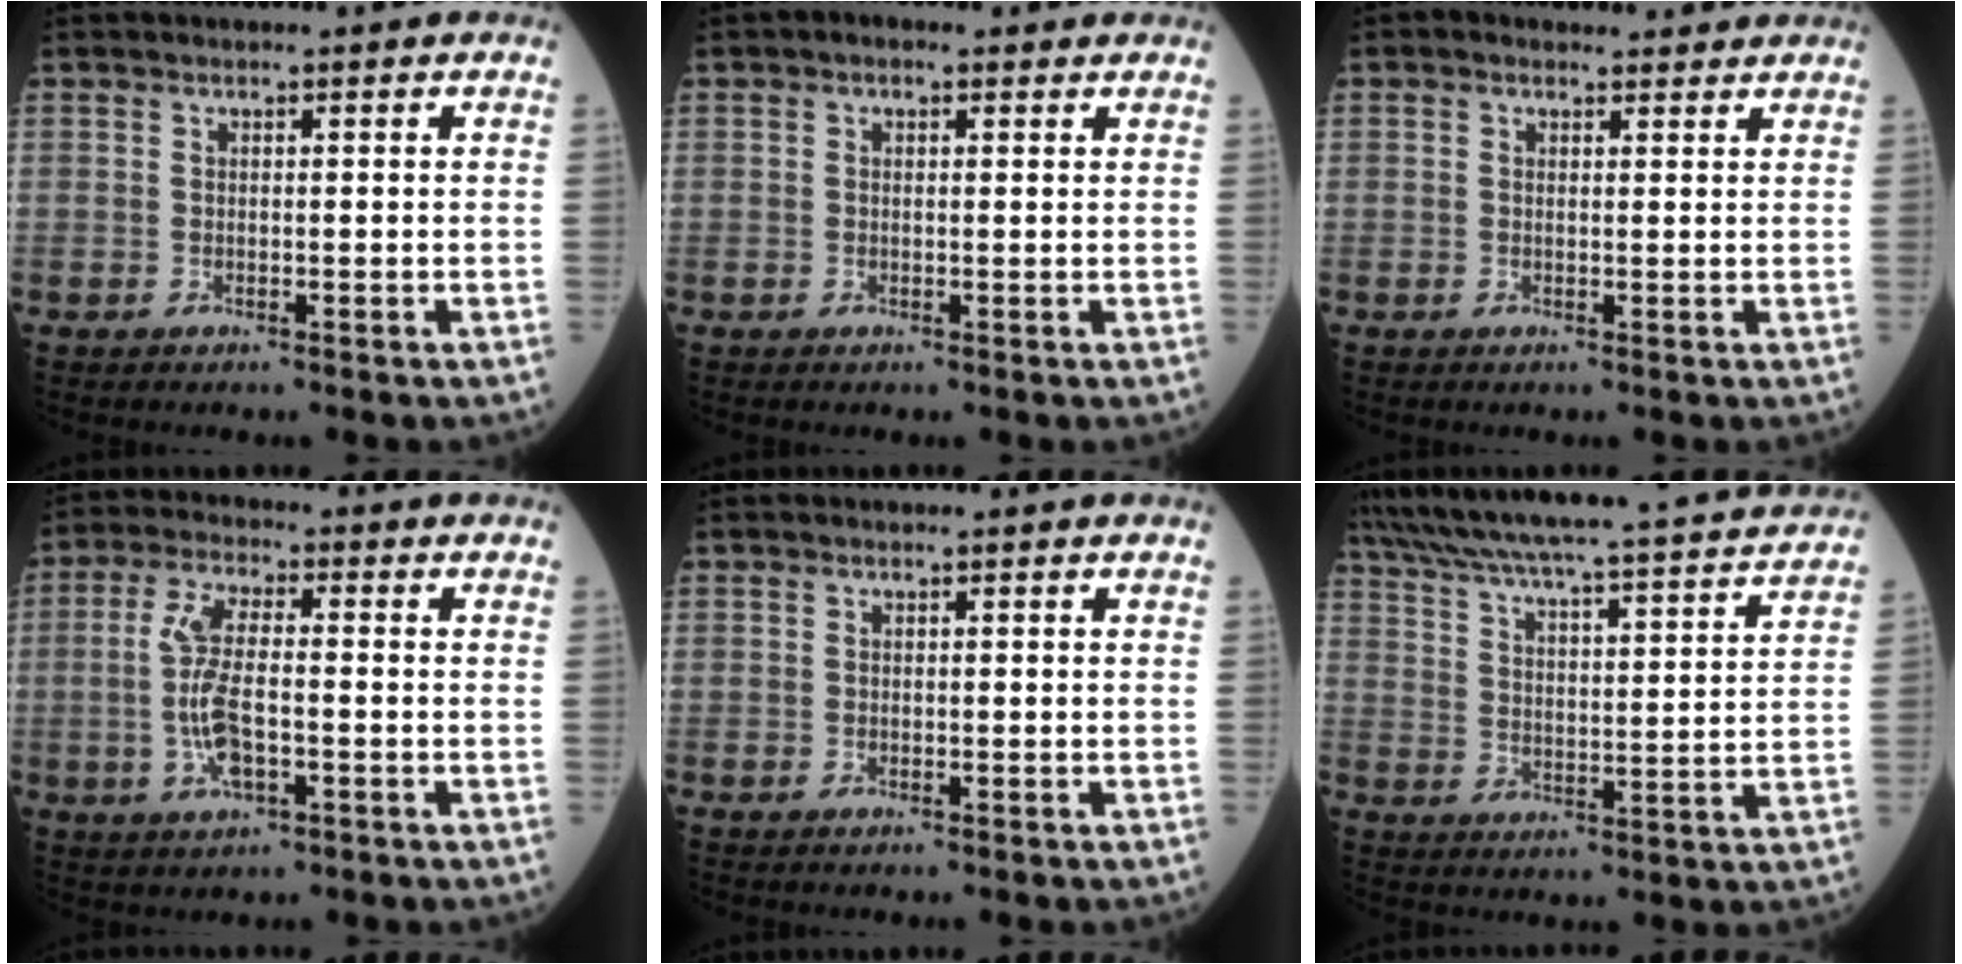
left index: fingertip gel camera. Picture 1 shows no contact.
{"total": 1.6, "force": [0.8, 1.1, 0.9], "torque": [-0.019, 0.014, 0.007]}
{"total": 2.2, "force": [1.9, 1.0, 0.4], "torque": [-0.010, 0.013, 0.023]}
{"total": 8.1, "force": [-1.5, 2.4, 7.6], "torque": [-0.164, -0.002, -0.031]}
{"total": 0.0}
{"total": 24.5, "force": [22.1, 1.2, 10.4], "torque": [-0.182, -0.013, 0.305]}